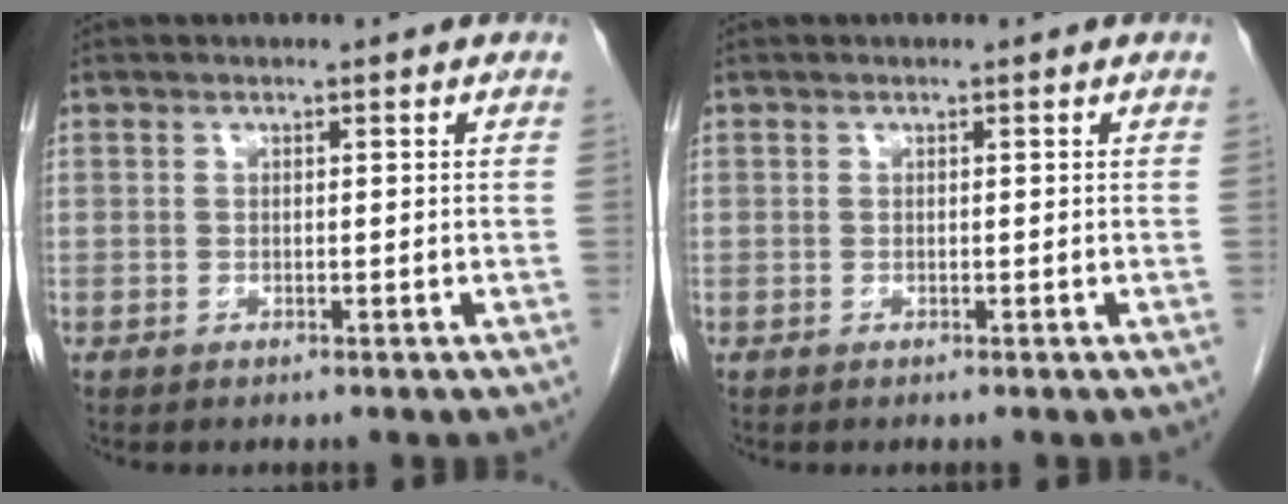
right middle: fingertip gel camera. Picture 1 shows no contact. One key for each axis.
{"total": 0.0}